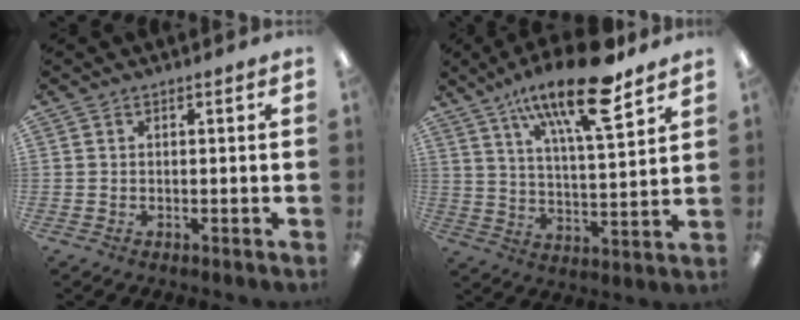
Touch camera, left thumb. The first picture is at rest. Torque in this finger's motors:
{"motor_torque": [0.16, 0.19, 1.66, -1.08, 0.24]}